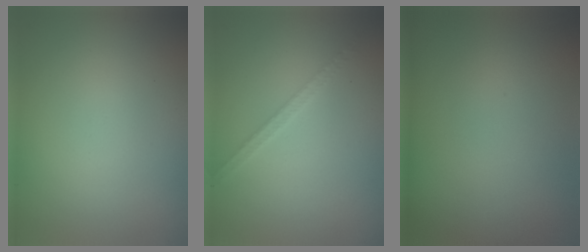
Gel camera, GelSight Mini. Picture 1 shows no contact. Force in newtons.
{"total": 1.3, "press": 1.3, "slide": 0.2}
{"total": 0.0}